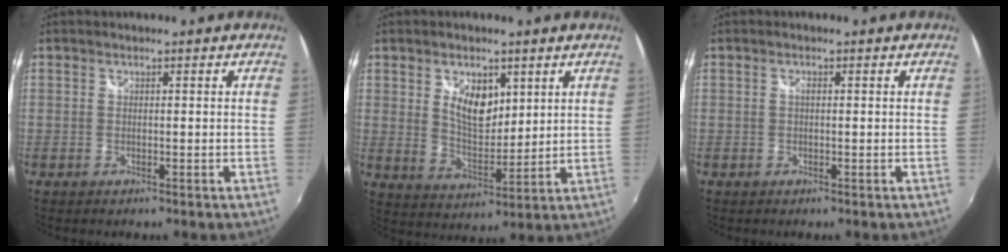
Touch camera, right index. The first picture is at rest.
{"total": 8.0, "force": [3.2, 4.5, 5.8], "torque": [-0.097, -0.001, 0.063]}
{"total": 0.6, "force": [0.0, 0.2, 0.5], "torque": [-0.010, 0.003, -0.002]}